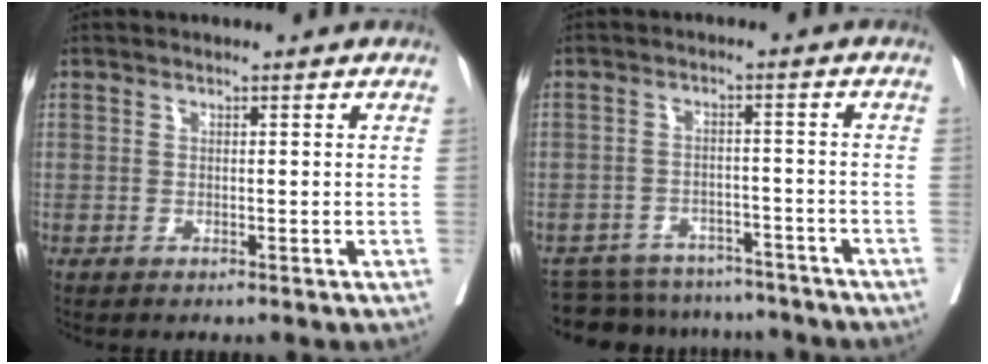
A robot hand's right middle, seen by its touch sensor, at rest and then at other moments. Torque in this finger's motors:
{"motor_torque": [-0.64, -0.55, -0.05, -0.02]}